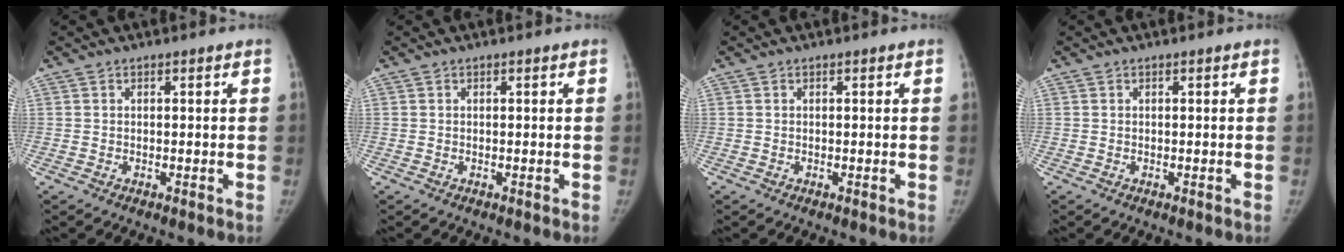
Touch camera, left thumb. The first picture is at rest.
{"total": 0.0}
{"total": 0.0}
{"total": 0.0}